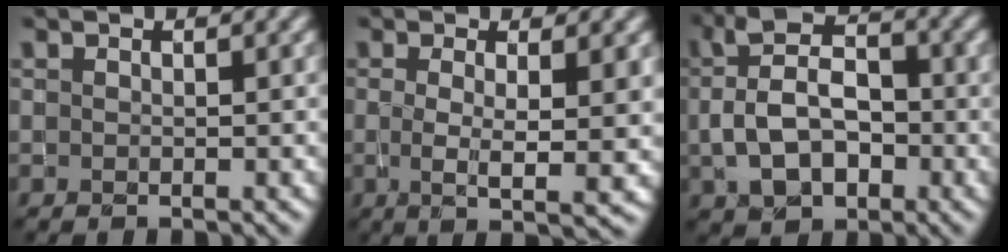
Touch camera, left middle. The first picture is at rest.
{"total": 4.6, "force": [0.1, 1.0, 4.4], "torque": [-0.071, -0.007, 0.002]}
{"total": 6.2, "force": [-0.6, 4.2, 4.5], "torque": [-0.081, 0.014, -0.017]}